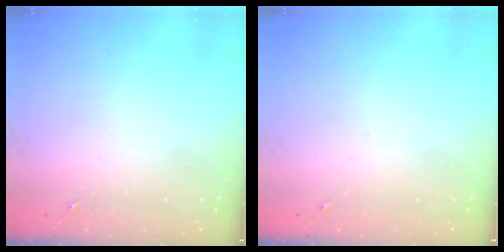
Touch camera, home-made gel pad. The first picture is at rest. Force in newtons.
{"total": 0.0}